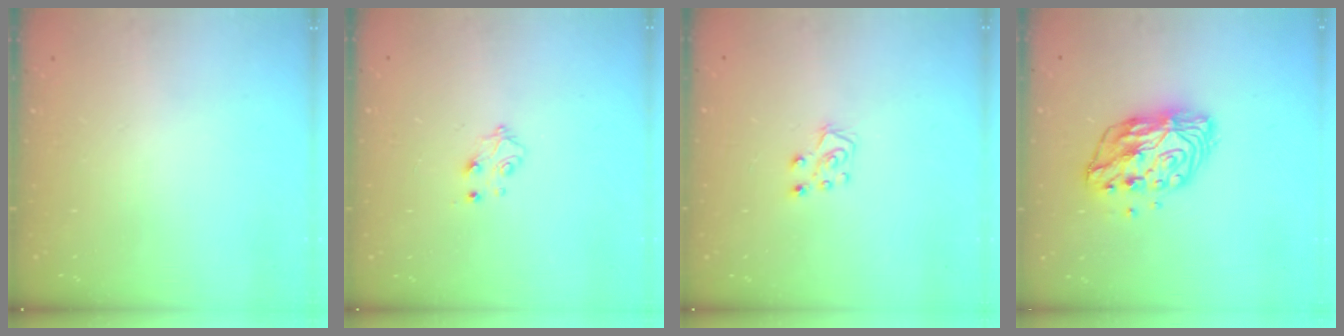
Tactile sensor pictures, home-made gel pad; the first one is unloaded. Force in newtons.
{"total": 4.4, "press": 4.4, "slide": 0.5}
{"total": 6.8, "press": 6.8, "slide": 0.4}
{"total": 13.2, "press": 13.2, "slide": 0.9}